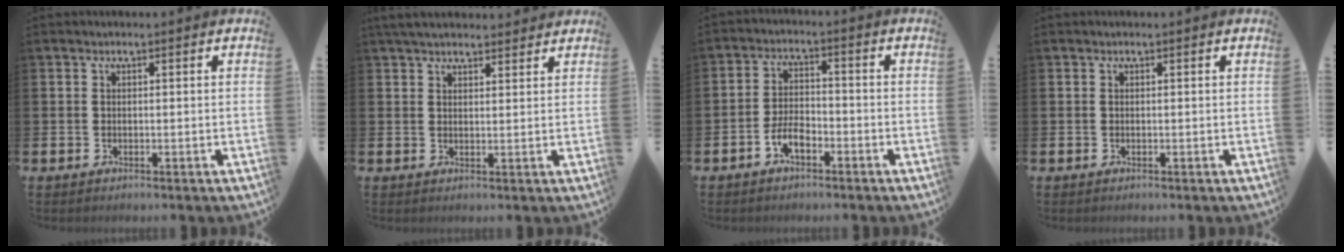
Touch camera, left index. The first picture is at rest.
{"total": 4.0, "force": [3.7, 1.1, 1.1], "torque": [-0.026, -0.010, 0.069]}
{"total": 3.7, "force": [-2.1, 1.7, 2.5], "torque": [-0.057, 0.009, -0.042]}
{"total": 0.0}